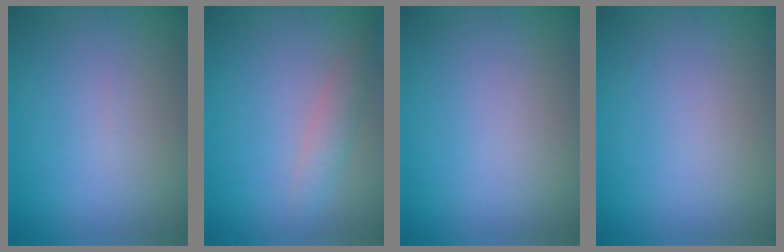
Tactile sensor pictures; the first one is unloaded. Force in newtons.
{"total": 2.0, "press": 2.0, "slide": 0.1}
{"total": 0.0}
{"total": 0.0}